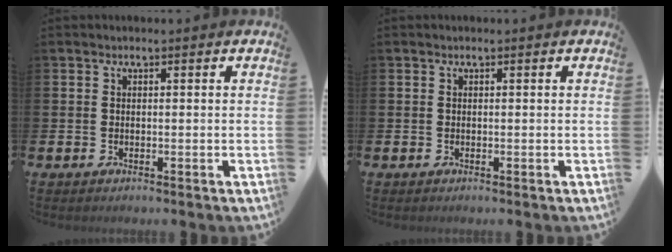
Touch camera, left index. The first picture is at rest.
{"total": 0.0}